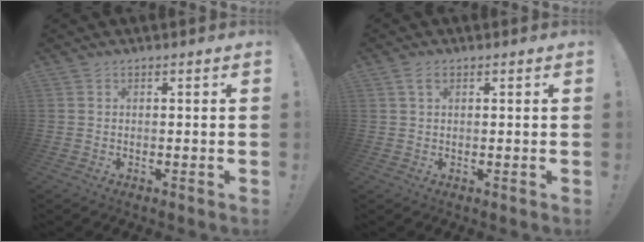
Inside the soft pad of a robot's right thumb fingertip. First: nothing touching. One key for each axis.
{"total": 2.6, "fx": 1.3, "fy": 1.4, "fz": 1.8, "tx": -0.023, "ty": -0.003, "tz": 0.021}